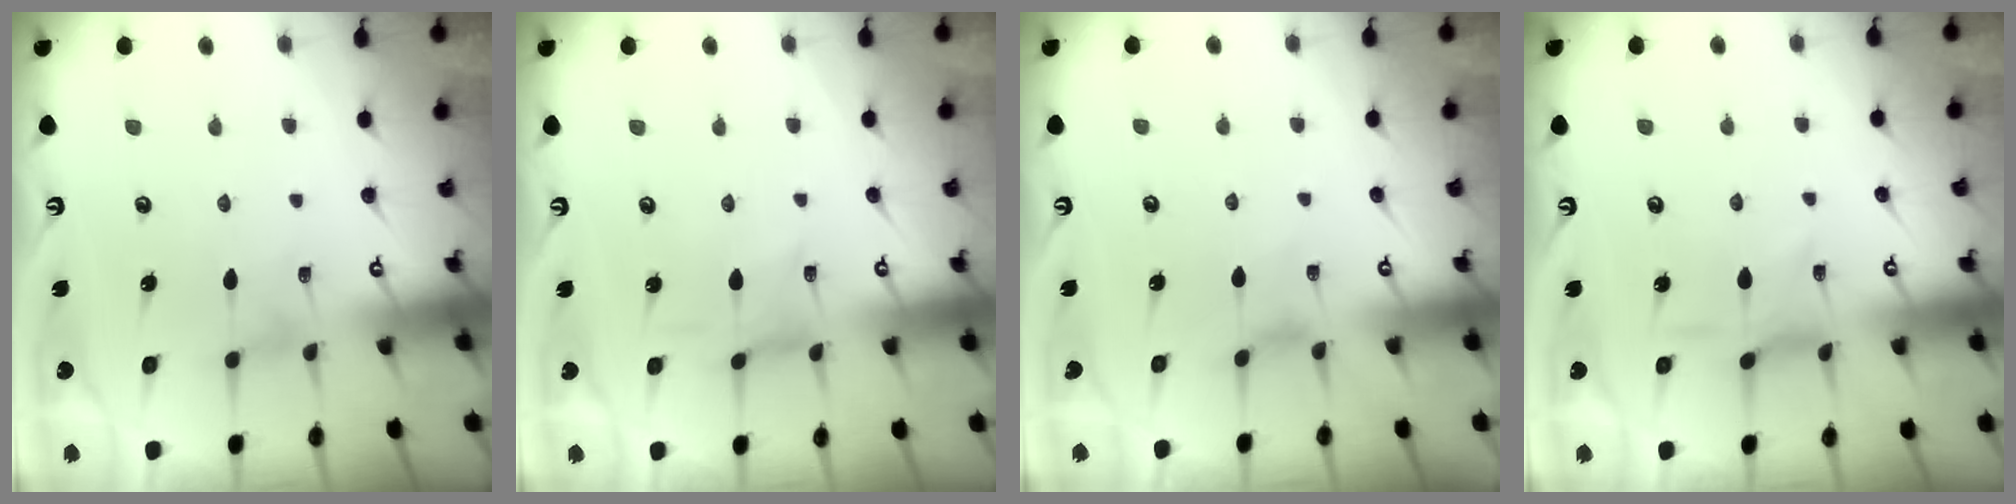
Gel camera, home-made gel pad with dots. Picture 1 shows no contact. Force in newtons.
{"total": 0.0}
{"total": 0.9, "press": 0.8, "slide": 0.4}
{"total": 2.4, "press": 2.4, "slide": 0.6}